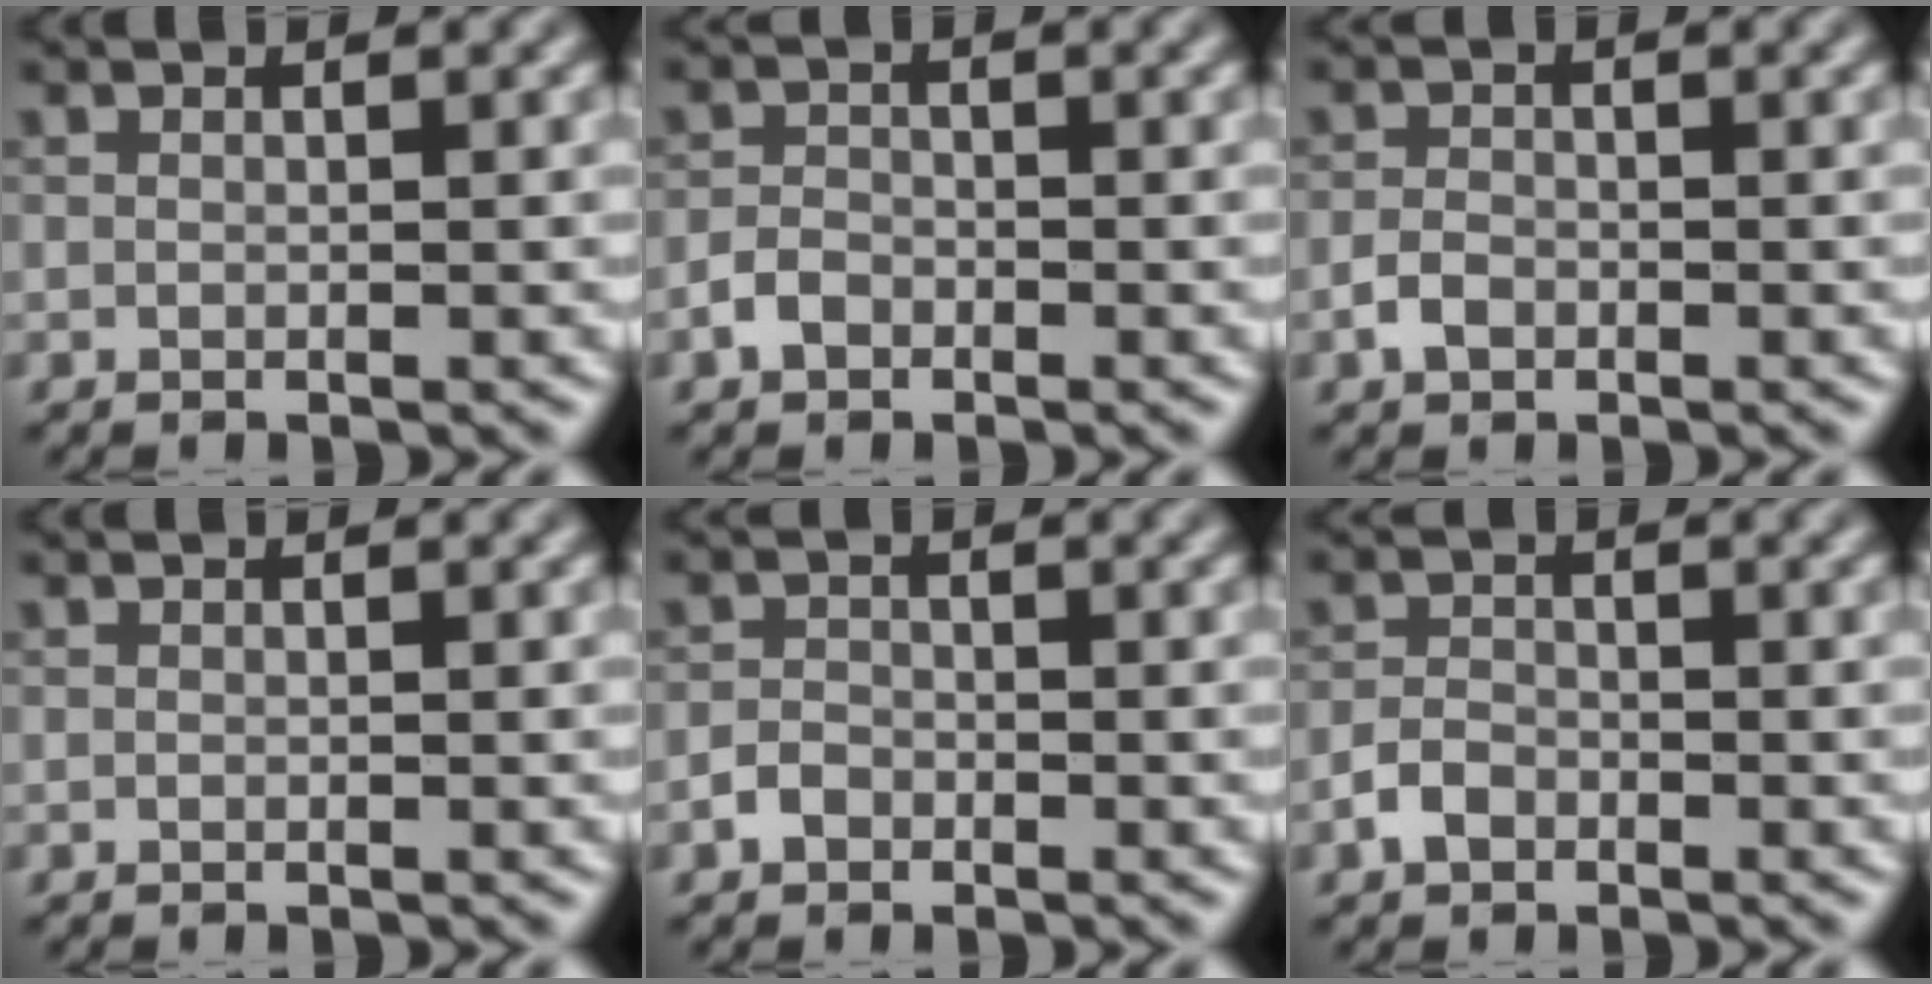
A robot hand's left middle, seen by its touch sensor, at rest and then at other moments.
{"total": 1.6, "force": [-1.0, 1.1, 0.6], "torque": [-0.008, 0.006, -0.024]}
{"total": 1.4, "force": [-0.8, 0.9, 0.7], "torque": [-0.011, 0.004, -0.020]}
{"total": 0.0}
{"total": 1.3, "force": [-0.8, 0.9, 0.4], "torque": [-0.002, 0.006, -0.017]}
{"total": 1.7, "force": [-1.1, 1.1, 0.7], "torque": [-0.011, 0.006, -0.026]}